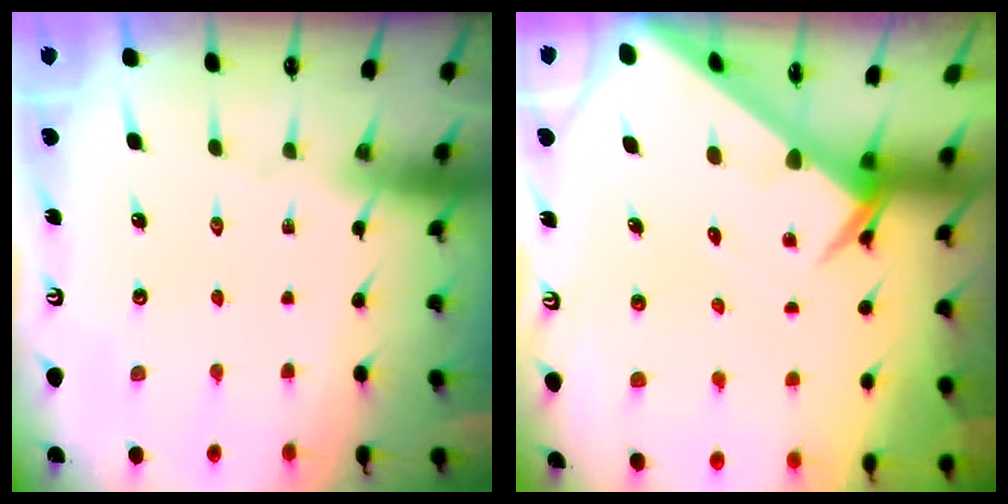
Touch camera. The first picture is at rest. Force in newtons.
{"total": 4.1, "press": 4.1, "slide": 0.4}